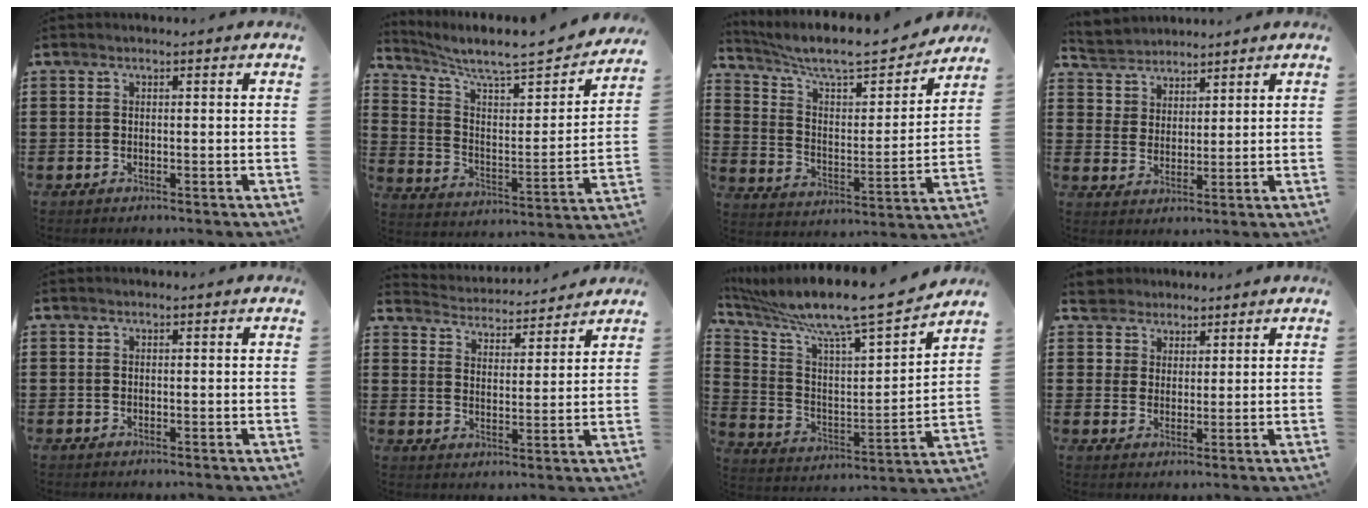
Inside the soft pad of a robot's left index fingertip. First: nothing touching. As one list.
[{"total": 6.8, "force": [6.0, 0.6, 3.1], "torque": [-0.090, -0.049, 0.097]}, {"total": 8.4, "force": [7.3, 1.2, 4.1], "torque": [-0.102, -0.049, 0.119]}, {"total": 4.1, "force": [3.5, 1.9, -0.9], "torque": [-0.005, -0.008, 0.064]}, {"total": 0.0}, {"total": 3.9, "force": [3.9, 0.2, 0.0], "torque": [-0.021, -0.029, 0.064]}, {"total": 9.5, "force": [8.2, 0.5, 4.7], "torque": [-0.120, -0.074, 0.129]}, {"total": 4.1, "force": [2.9, 2.9, -0.2], "torque": [-0.010, 0.002, 0.052]}]